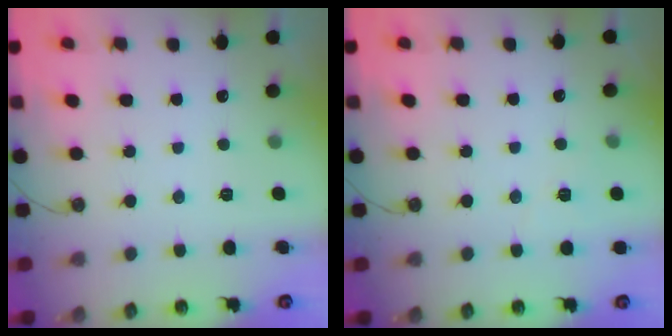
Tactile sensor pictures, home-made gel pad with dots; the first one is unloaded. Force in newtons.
{"total": 5.0, "press": 1.7, "slide": 4.7}